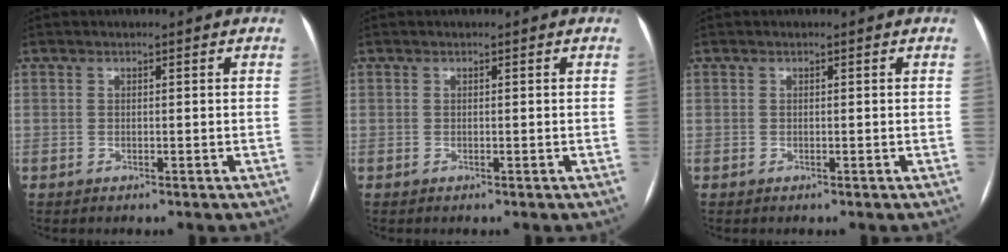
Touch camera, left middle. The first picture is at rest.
{"total": 0.0}
{"total": 0.0}